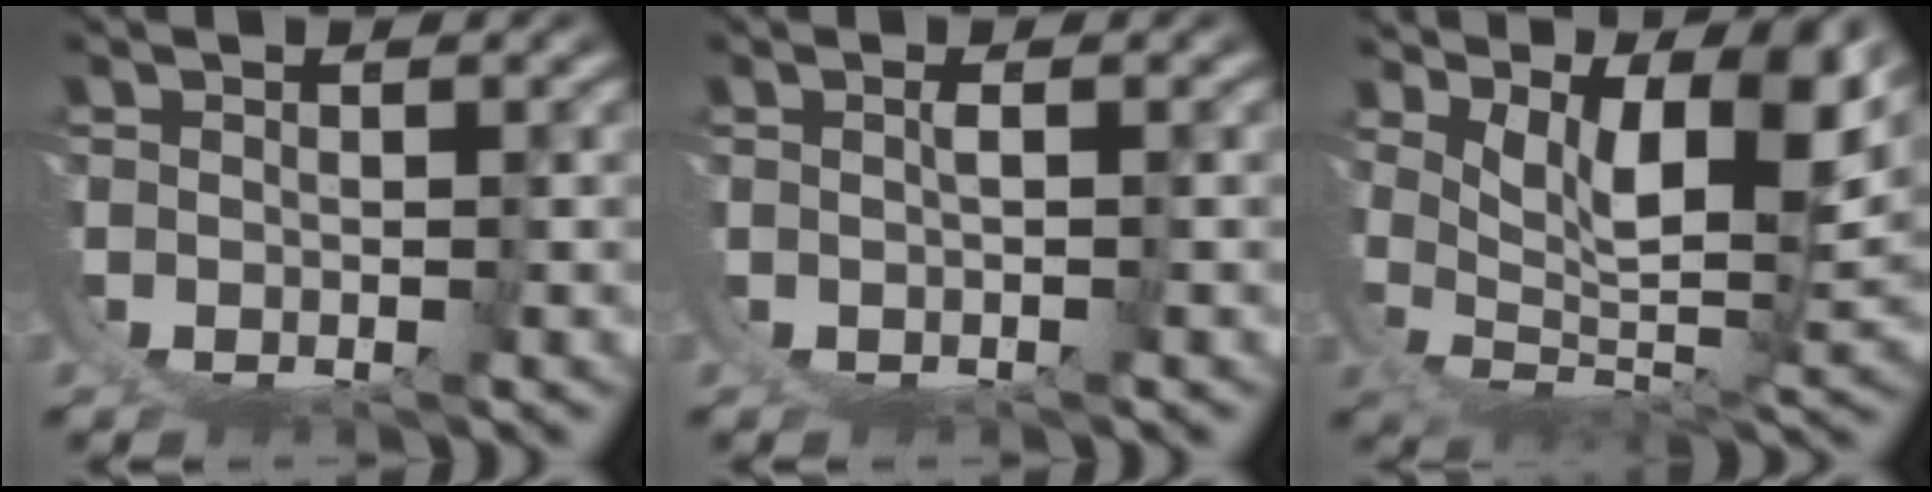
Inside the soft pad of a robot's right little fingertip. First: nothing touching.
{"total": 1.0, "force": [0.0, -0.2, 1.0], "torque": [-0.010, -0.003, 0.002]}
{"total": 9.0, "force": [4.1, 2.2, 7.7], "torque": [-0.103, -0.022, 0.077]}